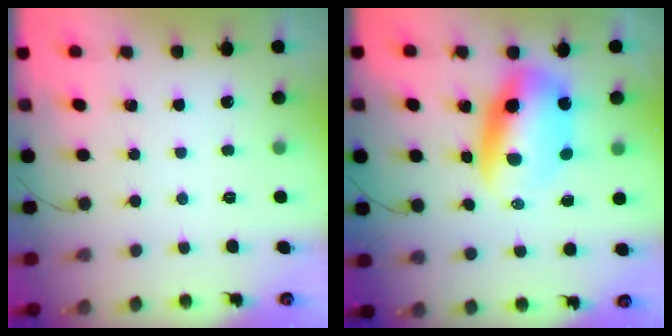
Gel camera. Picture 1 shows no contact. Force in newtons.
{"total": 11.1, "press": 10.7, "slide": 3.2}